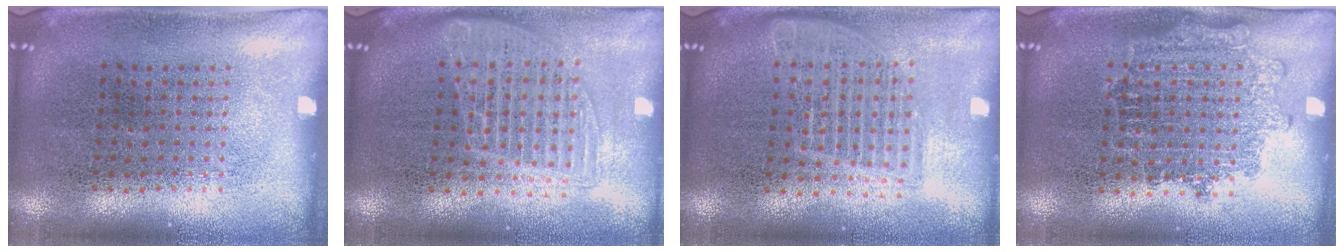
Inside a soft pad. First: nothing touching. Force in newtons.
{"total": 1.4, "press": 1.3, "slide": 0.6}
{"total": 1.6, "press": 1.4, "slide": 0.8}
{"total": 1.2, "press": 1.1, "slide": 0.5}